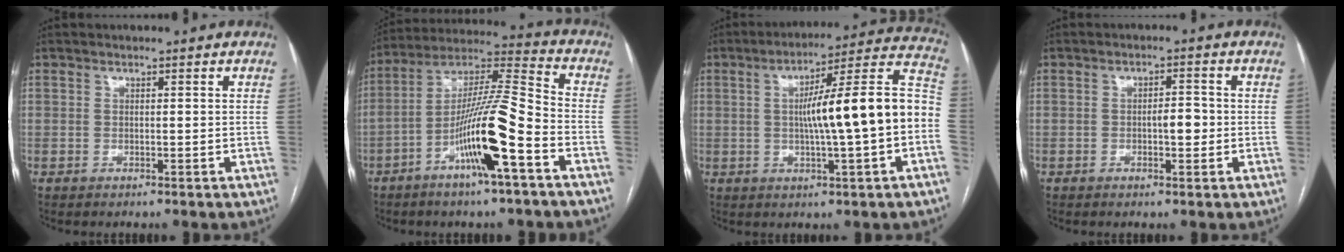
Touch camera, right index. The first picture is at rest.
{"total": 15.4, "force": [-6.3, 0.8, 14.0], "torque": [-0.266, 0.006, -0.113]}
{"total": 17.5, "force": [-0.9, 0.5, 17.5], "torque": [-0.251, 0.034, -0.017]}
{"total": 3.1, "force": [-0.5, 1.1, 2.8], "torque": [-0.043, 0.006, -0.004]}